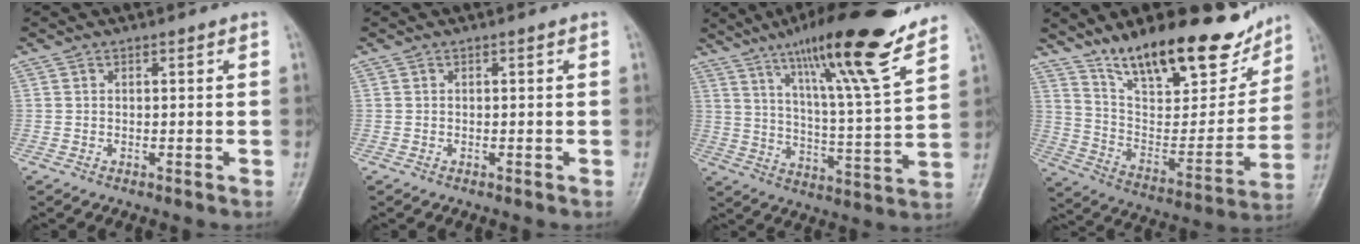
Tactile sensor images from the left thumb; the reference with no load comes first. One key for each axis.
{"total": 0.0}
{"total": 21.4, "fx": 15.0, "fy": 1.9, "fz": 15.1, "tx": -0.217, "ty": -0.067, "tz": 0.239}
{"total": 25.1, "fx": 17.6, "fy": 9.5, "fz": 15.2, "tx": -0.186, "ty": -0.074, "tz": 0.288}